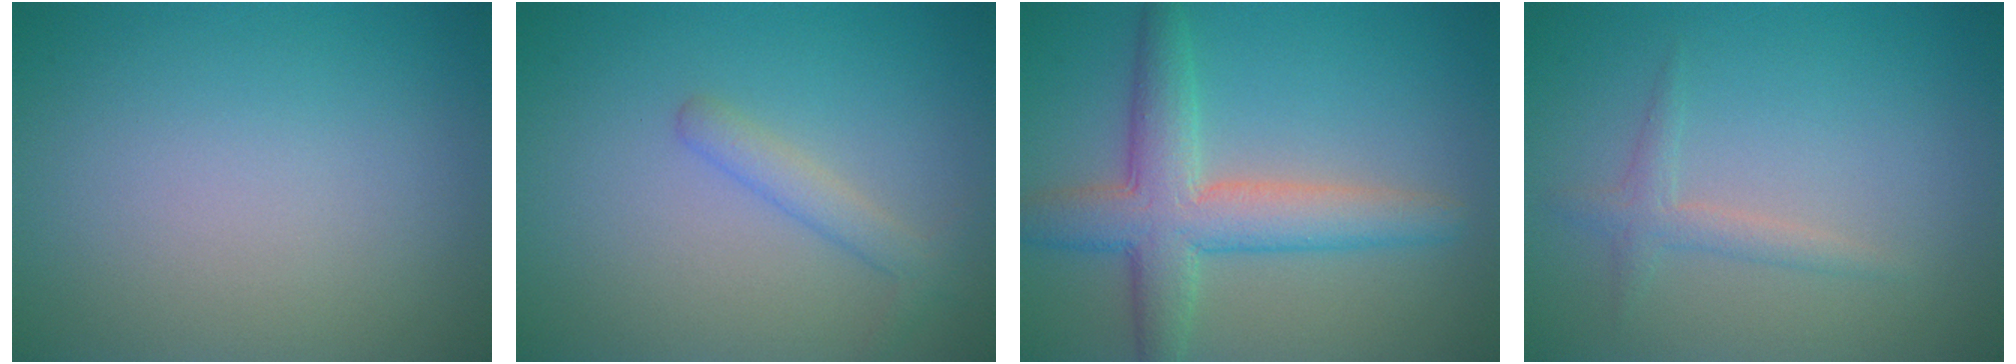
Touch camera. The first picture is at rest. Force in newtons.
{"total": 1.9, "press": 1.9, "slide": 0.0}
{"total": 6.0, "press": 6.0, "slide": 0.4}
{"total": 1.6, "press": 1.6, "slide": 0.1}